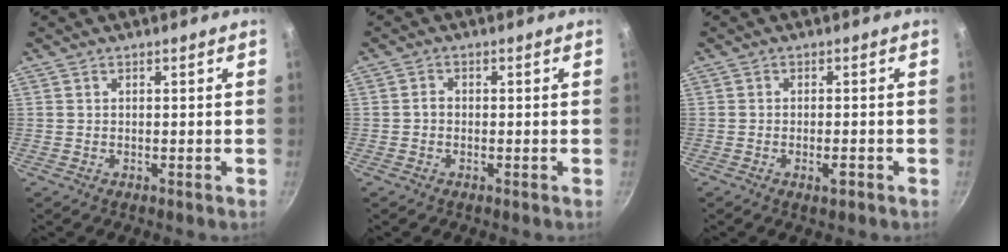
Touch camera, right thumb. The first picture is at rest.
{"total": 1.3, "force": [-0.4, 1.1, 0.6], "torque": [-0.008, 0.007, -0.009]}
{"total": 2.4, "force": [-1.1, 0.9, 1.9], "torque": [-0.028, 0.006, -0.020]}